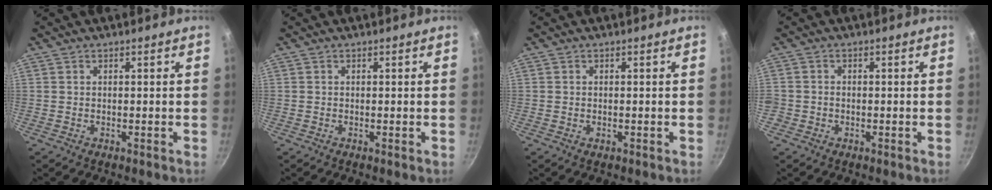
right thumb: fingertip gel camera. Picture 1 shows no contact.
{"total": 0.0}
{"total": 0.5, "force": [-0.1, 0.4, 0.4], "torque": [-0.005, 0.000, -0.003]}
{"total": 1.7, "force": [-0.7, 1.5, 0.4], "torque": [-0.004, 0.005, -0.014]}